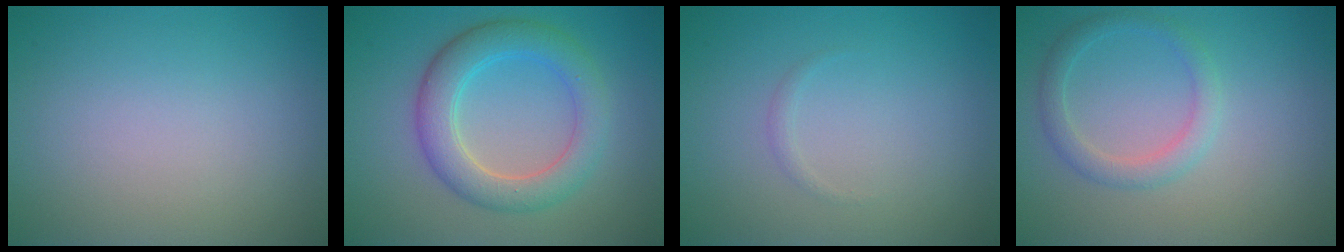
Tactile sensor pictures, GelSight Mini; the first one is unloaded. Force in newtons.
{"total": 5.1, "press": 5.0, "slide": 0.4}
{"total": 0.6, "press": 0.6, "slide": 0.0}
{"total": 2.2, "press": 2.2, "slide": 0.1}